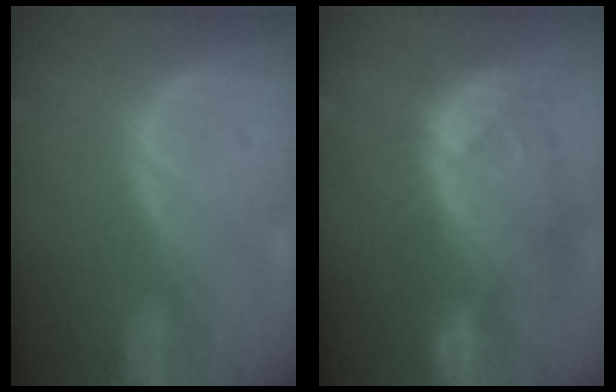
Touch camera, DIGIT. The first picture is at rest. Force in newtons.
{"total": 11.3, "press": 9.9, "slide": 5.4}